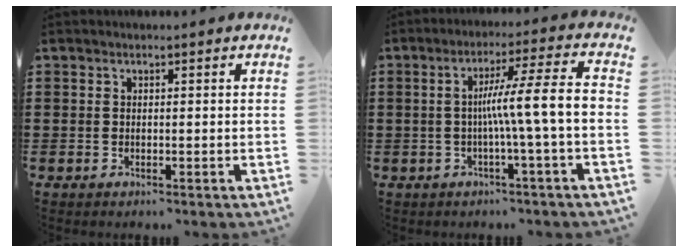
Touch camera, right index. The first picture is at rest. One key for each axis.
{"total": 8.8, "fx": -1.1, "fy": -0.8, "fz": 8.7, "tx": -0.155, "ty": -0.003, "tz": -0.027}